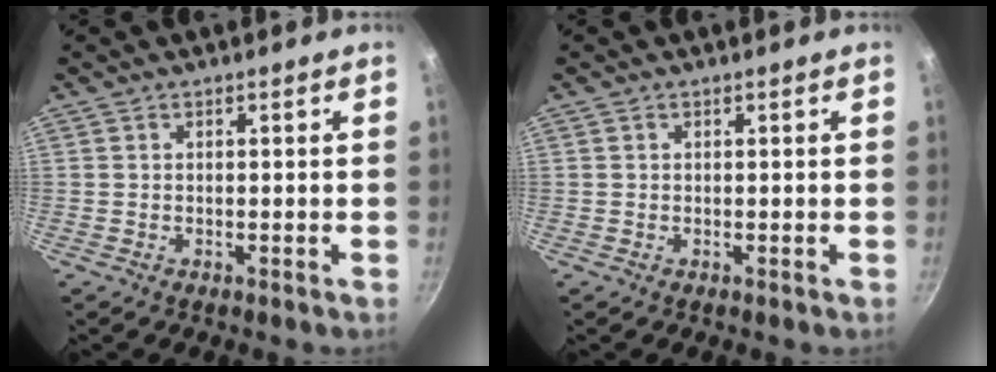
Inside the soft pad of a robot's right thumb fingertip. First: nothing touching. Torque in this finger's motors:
{"motor_torque": [-0.31, -0.03, -0.19, 0.11, 0.03]}